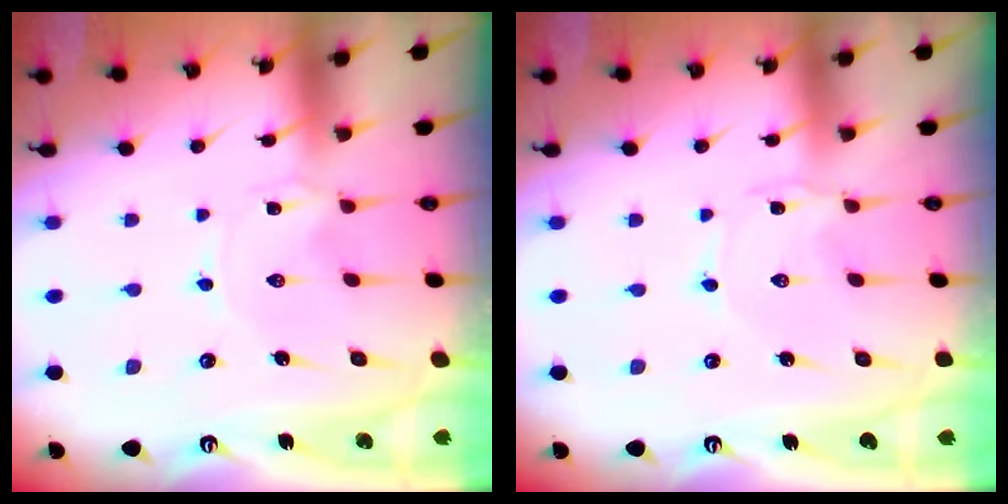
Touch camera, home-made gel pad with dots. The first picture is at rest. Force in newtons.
{"total": 1.3, "press": 1.3, "slide": 0.2}